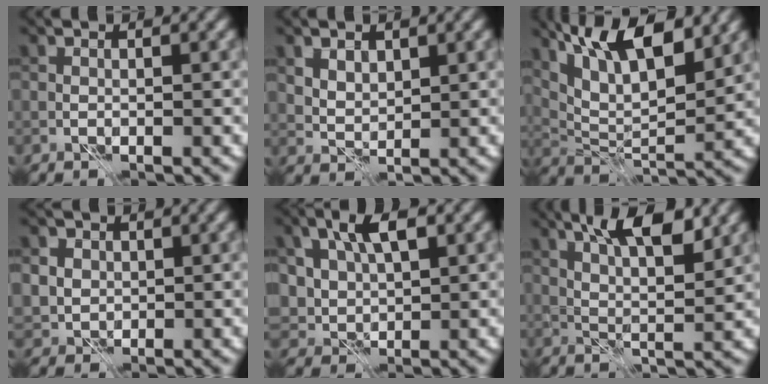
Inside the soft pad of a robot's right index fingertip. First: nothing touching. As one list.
[{"total": 2.3, "force": [1.3, 1.5, 1.1], "torque": [-0.025, -0.005, 0.026]}, {"total": 10.1, "force": [5.7, 3.7, 7.4], "torque": [-0.131, 0.009, 0.099]}, {"total": 4.9, "force": [1.7, 4.2, 1.8], "torque": [-0.045, 0.019, 0.020]}, {"total": 5.9, "force": [2.2, 3.6, 4.1], "torque": [-0.081, 0.004, 0.032]}, {"total": 6.8, "force": [3.8, 2.0, 5.2], "torque": [-0.080, 0.007, 0.057]}]